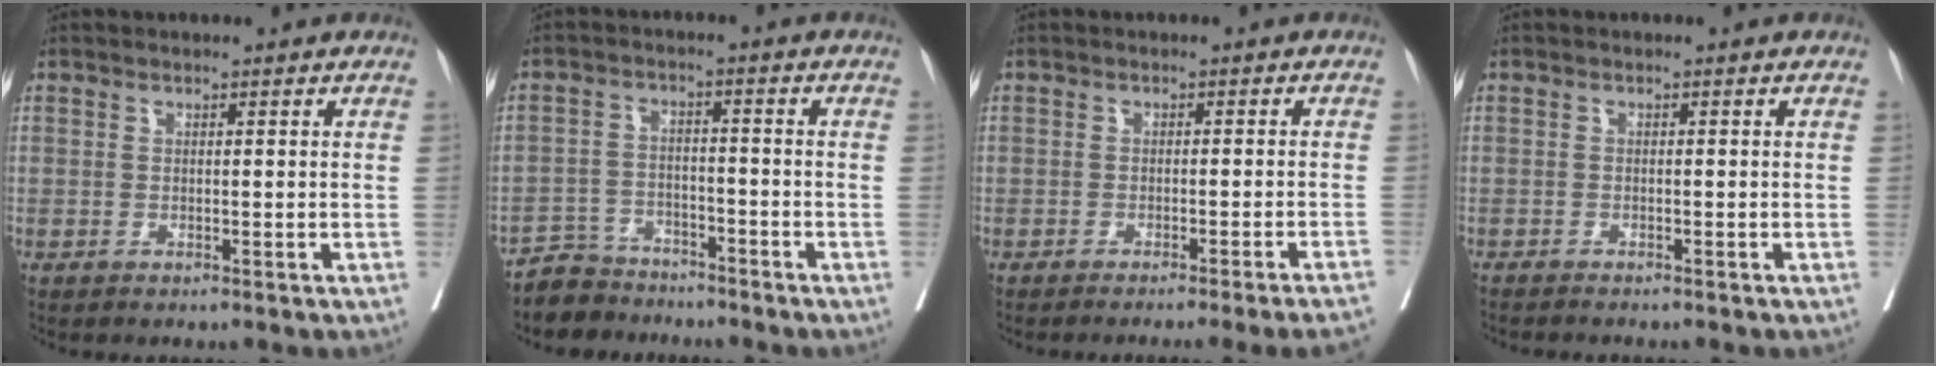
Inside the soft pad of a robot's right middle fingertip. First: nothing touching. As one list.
[{"total": 5.8, "force": [-5.2, 2.6, -0.4], "torque": [0.005, 0.002, -0.098]}, {"total": 9.8, "force": [-8.6, -1.9, 4.3], "torque": [-0.026, -0.026, -0.107]}, {"total": 2.0, "force": [-1.9, 0.0, 0.5], "torque": [-0.013, -0.007, -0.032]}]